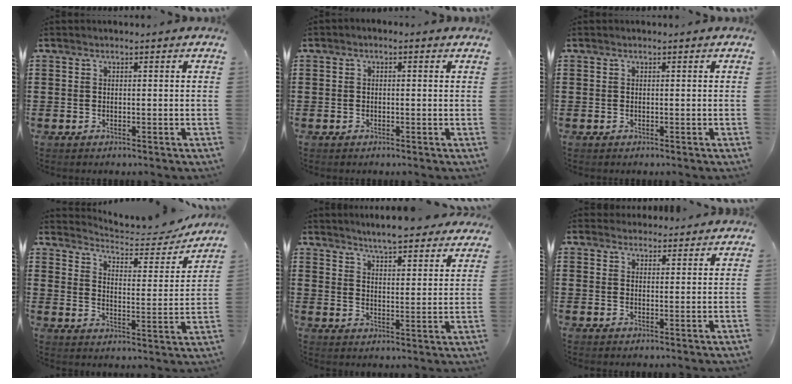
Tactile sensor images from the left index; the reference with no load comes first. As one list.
[{"total": 0.6, "force": [-0.3, 0.3, 0.4], "torque": [-0.010, -0.001, -0.006]}, {"total": 0.0}, {"total": 4.4, "force": [4.2, 0.6, 1.0], "torque": [-0.037, -0.031, 0.065]}, {"total": 5.1, "force": [5.1, -0.3, 0.6], "torque": [-0.027, -0.034, 0.088]}, {"total": 2.5, "force": [2.3, 0.8, -0.2], "torque": [-0.003, 0.000, 0.045]}]